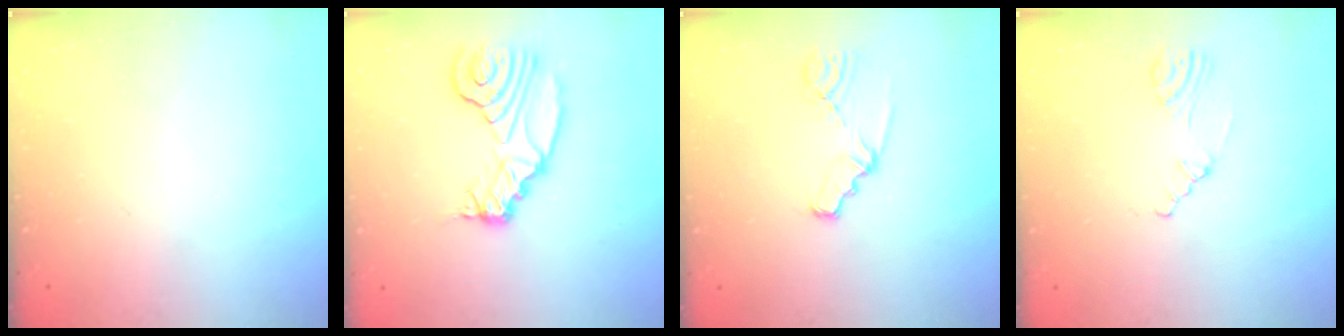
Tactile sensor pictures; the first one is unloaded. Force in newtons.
{"total": 11.7, "press": 11.6, "slide": 1.6}
{"total": 1.9, "press": 1.9, "slide": 0.3}
{"total": 1.1, "press": 1.1, "slide": 0.4}